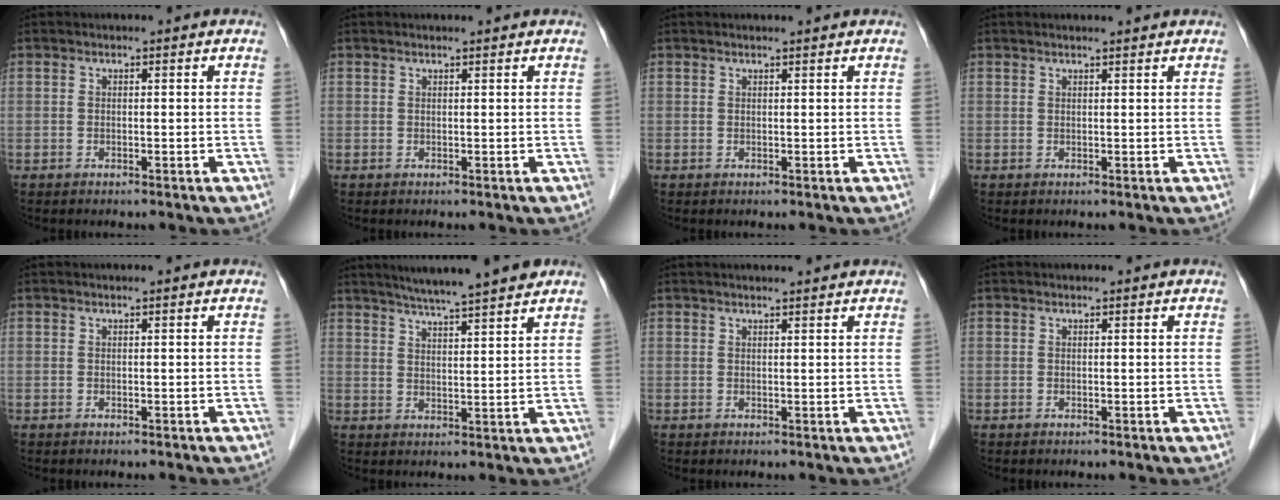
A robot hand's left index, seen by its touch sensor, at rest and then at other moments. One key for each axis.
{"total": 0.9, "fx": 0.8, "fy": -0.1, "fz": 0.3, "tx": -0.007, "ty": 0.007, "tz": 0.014}
{"total": 1.2, "fx": 1.1, "fy": -0.1, "fz": 0.4, "tx": -0.007, "ty": 0.008, "tz": 0.017}
{"total": 2.4, "fx": 2.2, "fy": -0.1, "fz": 0.8, "tx": -0.010, "ty": 0.013, "tz": 0.028}
{"total": 0.8, "fx": -0.7, "fy": 0.1, "fz": 0.4, "tx": -0.005, "ty": 0.000, "tz": -0.006}
{"total": 10.7, "fx": 9.1, "fy": -0.3, "fz": 5.5, "tx": -0.087, "ty": 0.014, "tz": 0.127}
{"total": 3.7, "fx": 3.4, "fy": -0.2, "fz": 1.3, "tx": -0.017, "ty": 0.015, "tz": 0.040}
{"total": 0.0}